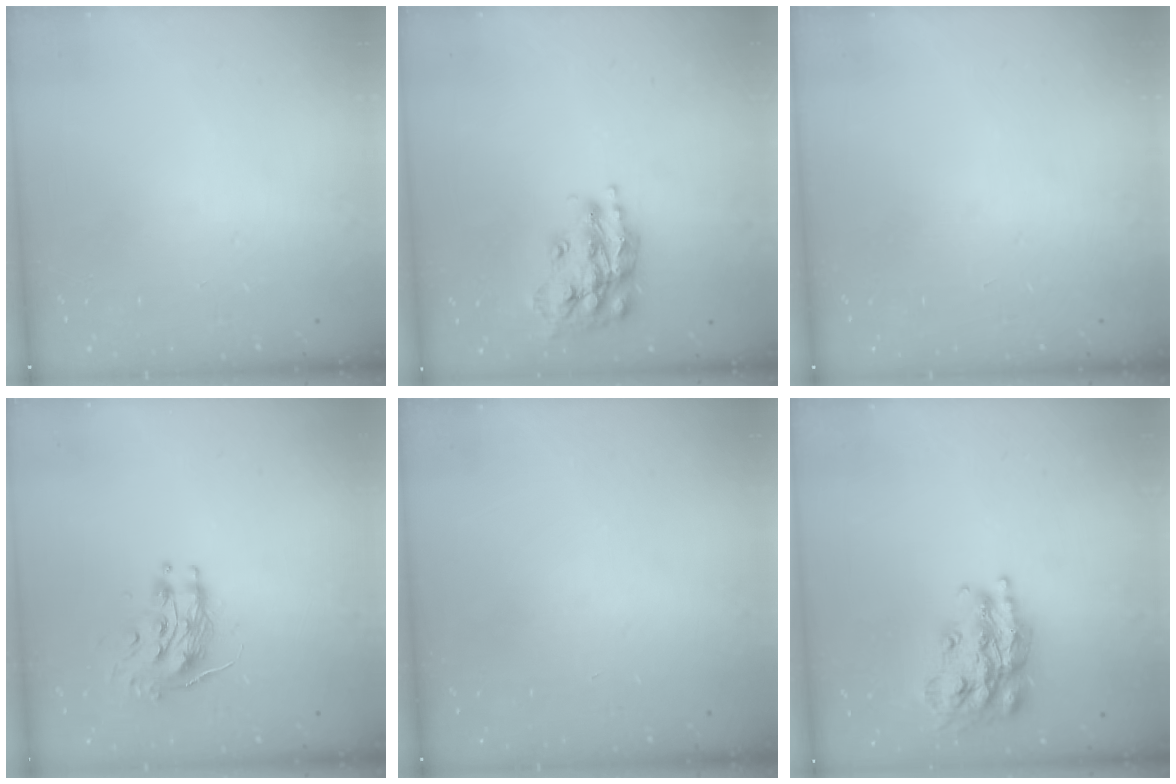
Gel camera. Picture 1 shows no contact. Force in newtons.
{"total": 16.0, "press": 16.0, "slide": 1.2}
{"total": 0.0}
{"total": 9.3, "press": 9.3, "slide": 0.5}
{"total": 0.0}
{"total": 19.2, "press": 19.2, "slide": 1.3}